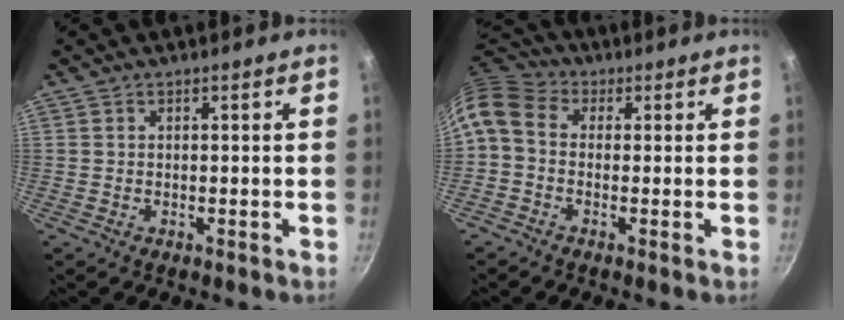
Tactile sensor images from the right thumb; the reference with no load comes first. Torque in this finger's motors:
{"motor_torque": [2.18, 2.31, 0.70, -0.48, 0.39]}